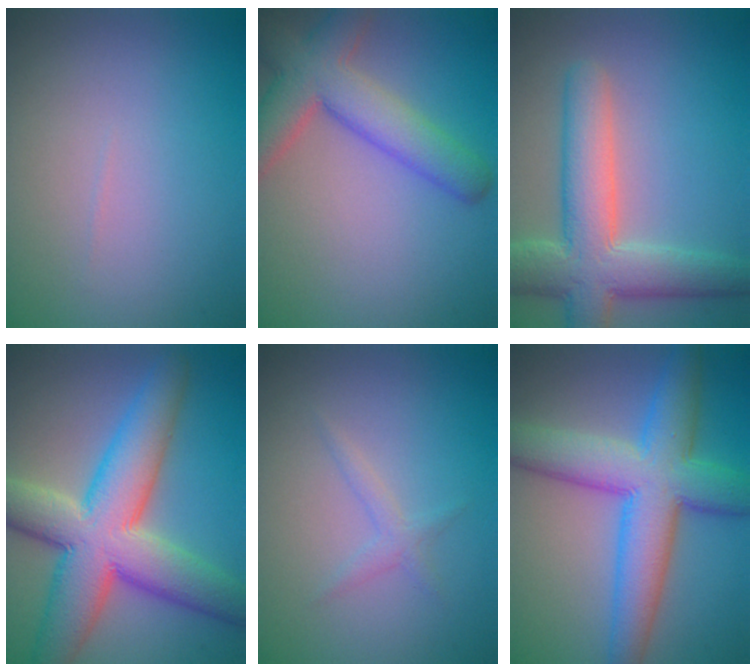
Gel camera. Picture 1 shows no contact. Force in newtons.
{"total": 6.8, "press": 6.8, "slide": 0.5}
{"total": 7.3, "press": 7.2, "slide": 0.8}
{"total": 11.0, "press": 11.0, "slide": 0.4}
{"total": 1.2, "press": 1.2, "slide": 0.0}
{"total": 9.3, "press": 9.3, "slide": 0.1}